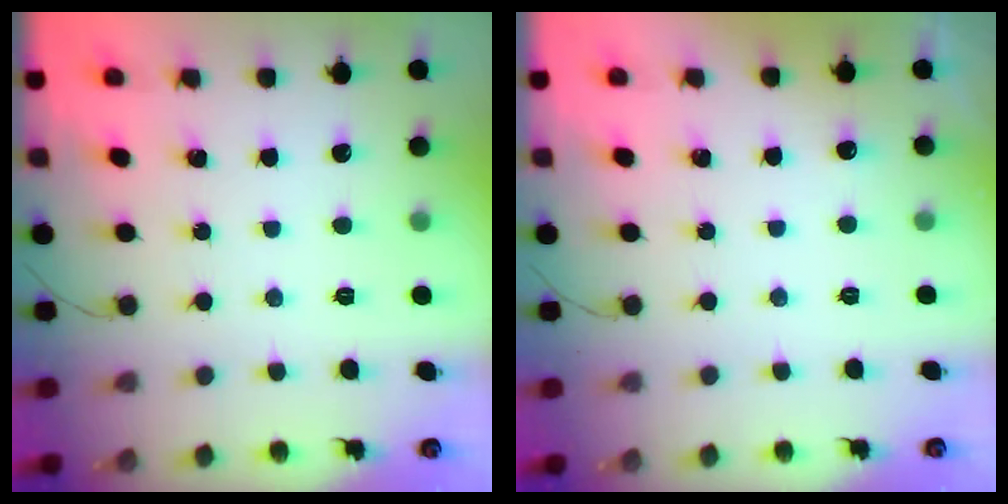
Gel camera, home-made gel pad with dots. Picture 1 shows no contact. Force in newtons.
{"total": 2.8, "press": 2.5, "slide": 1.2}